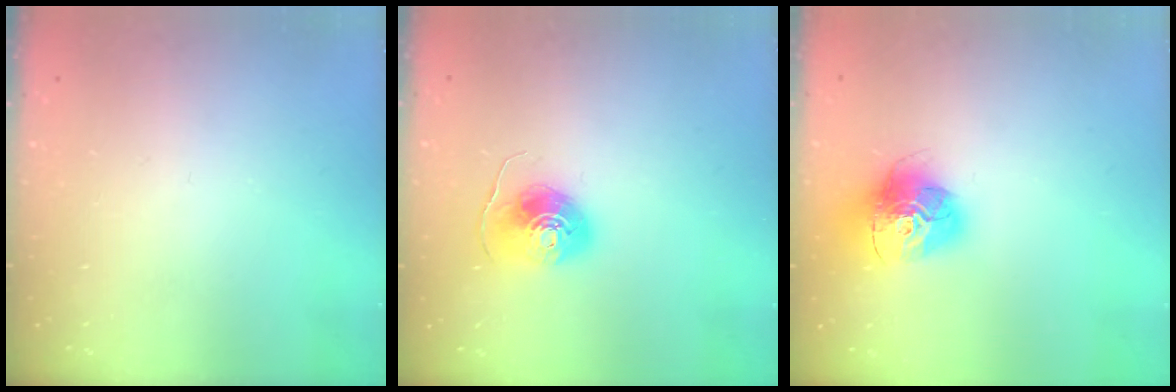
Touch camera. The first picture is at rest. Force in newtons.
{"total": 8.7, "press": 8.7, "slide": 0.5}
{"total": 16.0, "press": 16.0, "slide": 1.5}